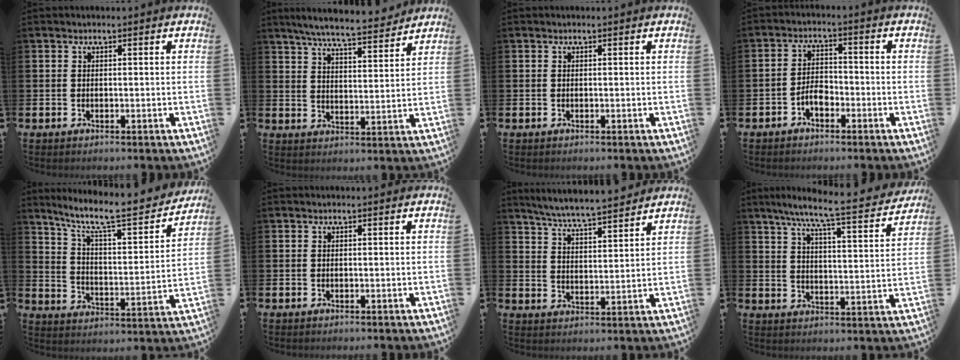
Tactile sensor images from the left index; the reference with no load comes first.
{"total": 7.0, "force": [6.7, 0.4, 2.3], "torque": [-0.062, -0.042, 0.115]}
{"total": 0.0}
{"total": 2.9, "force": [-1.8, 1.6, 1.6], "torque": [-0.038, 0.011, -0.036]}
{"total": 9.4, "force": [7.9, 1.6, 4.7], "torque": [-0.111, -0.057, 0.127]}
{"total": 0.0}
{"total": 6.2, "force": [6.0, -0.1, 1.4], "torque": [-0.052, -0.037, 0.106]}
{"total": 8.2, "force": [7.1, 0.1, 4.0], "torque": [-0.088, -0.049, 0.117]}